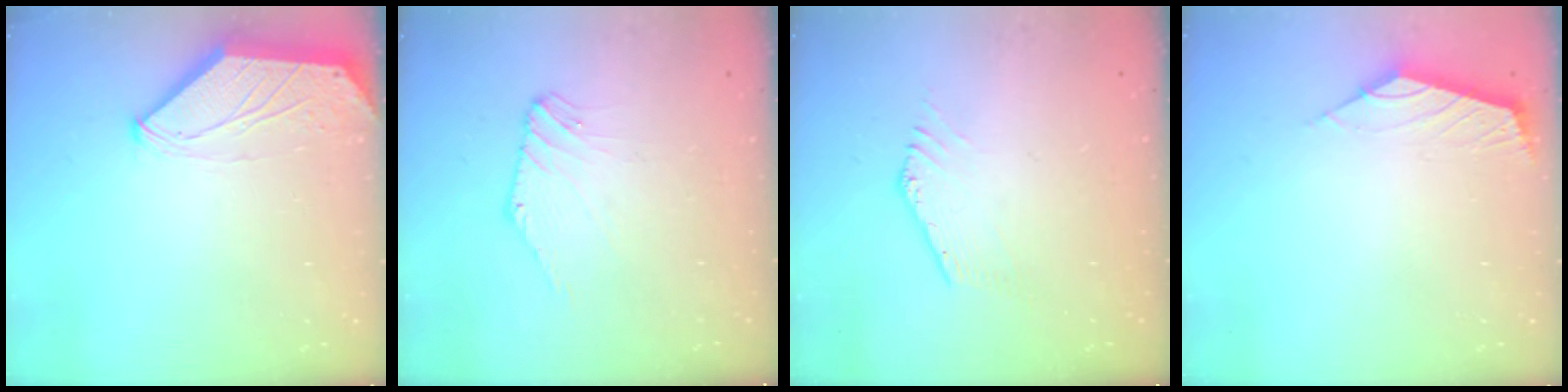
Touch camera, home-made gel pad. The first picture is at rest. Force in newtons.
{"total": 2.0, "press": 2.0, "slide": 0.5}
{"total": 0.0}
{"total": 2.5, "press": 2.4, "slide": 0.6}